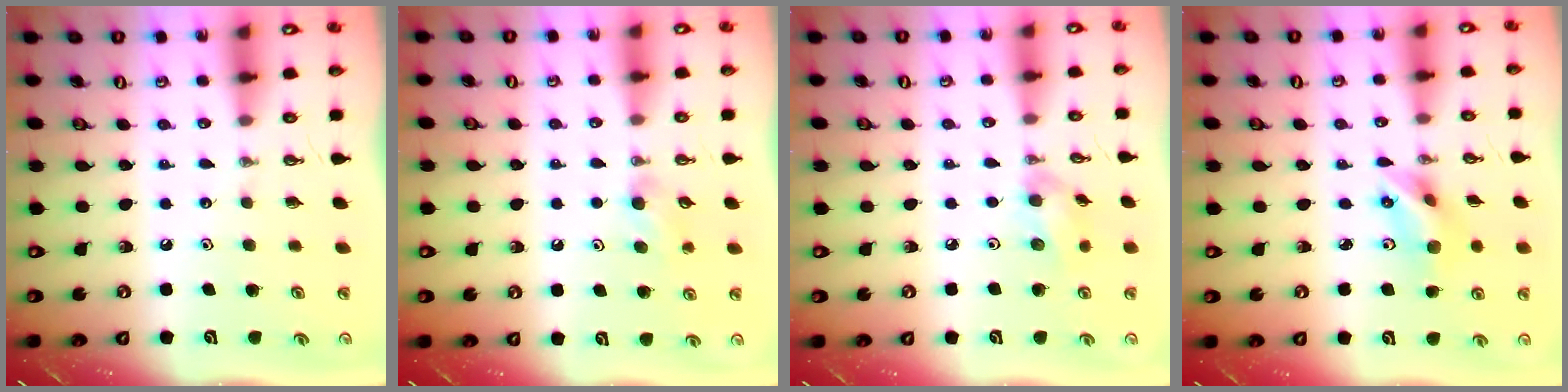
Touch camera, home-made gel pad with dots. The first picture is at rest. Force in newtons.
{"total": 5.3, "press": 5.1, "slide": 1.4}
{"total": 8.9, "press": 8.6, "slide": 2.3}
{"total": 7.6, "press": 7.1, "slide": 2.9}